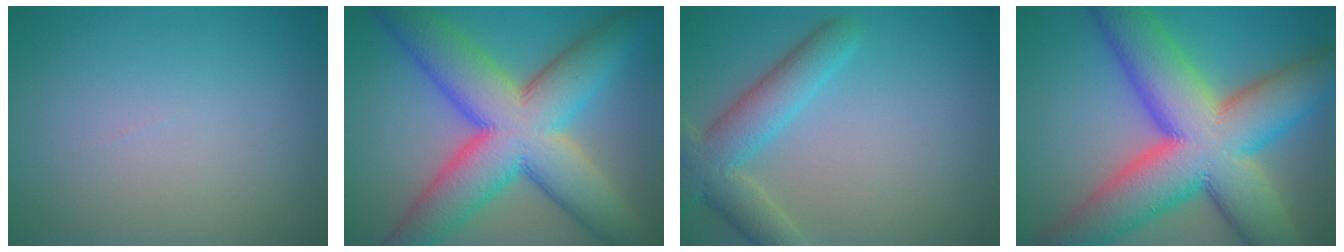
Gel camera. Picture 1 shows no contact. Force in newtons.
{"total": 13.6, "press": 13.6, "slide": 0.4}
{"total": 5.1, "press": 5.1, "slide": 0.2}
{"total": 16.1, "press": 16.0, "slide": 0.6}